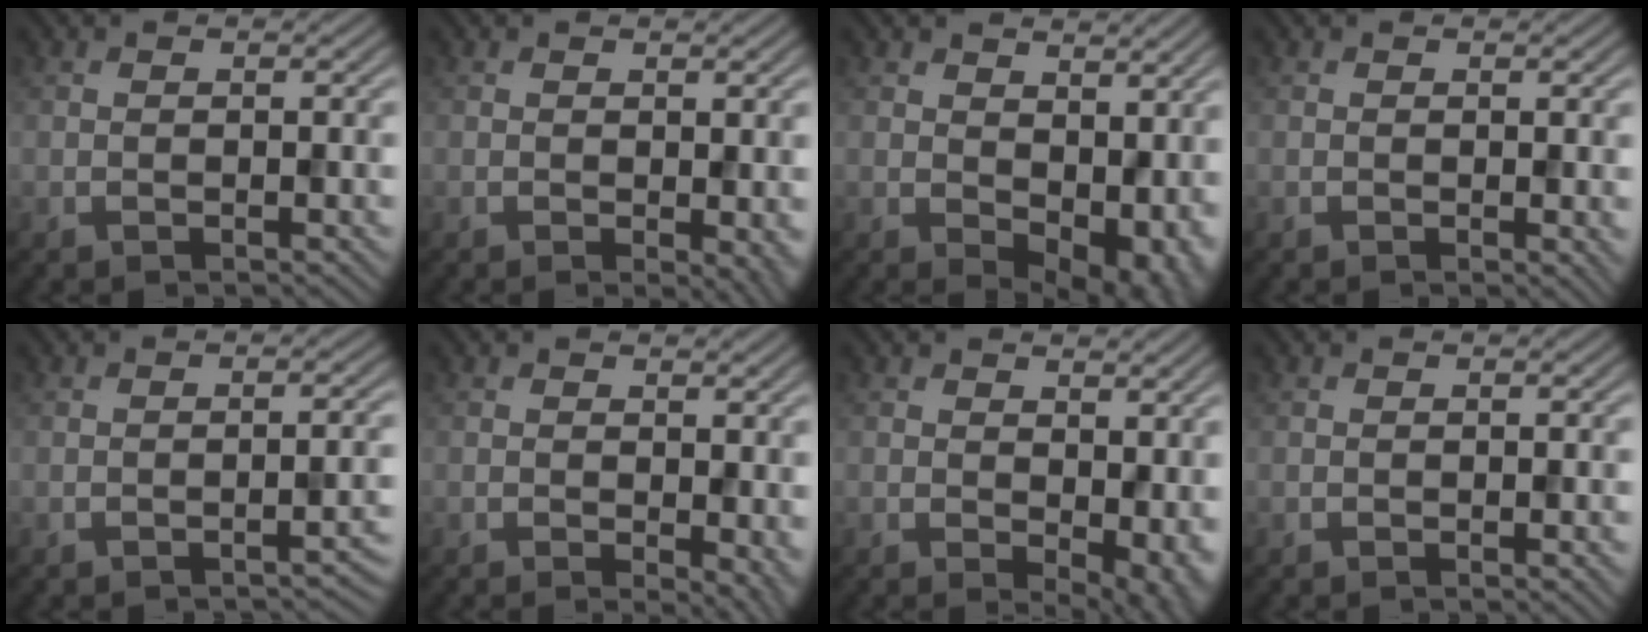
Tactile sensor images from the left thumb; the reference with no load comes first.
{"total": 2.3, "force": [-0.2, 1.1, 2.0], "torque": [-0.021, -0.008, 0.000]}
{"total": 9.0, "force": [1.2, 5.8, 6.8], "torque": [-0.101, -0.026, 0.035]}
{"total": 0.8, "force": [0.2, 0.2, 0.8], "torque": [-0.007, -0.004, 0.001]}
{"total": 2.4, "force": [-1.5, 0.5, 1.8], "torque": [-0.021, 0.005, -0.025]}
{"total": 4.0, "force": [-0.3, 2.0, 3.4], "torque": [-0.040, -0.012, 0.003]}
{"total": 6.1, "force": [0.3, 3.6, 4.9], "torque": [-0.064, -0.017, 0.013]}
{"total": 0.7, "force": [-0.2, 0.1, 0.7], "torque": [-0.009, -0.003, -0.002]}